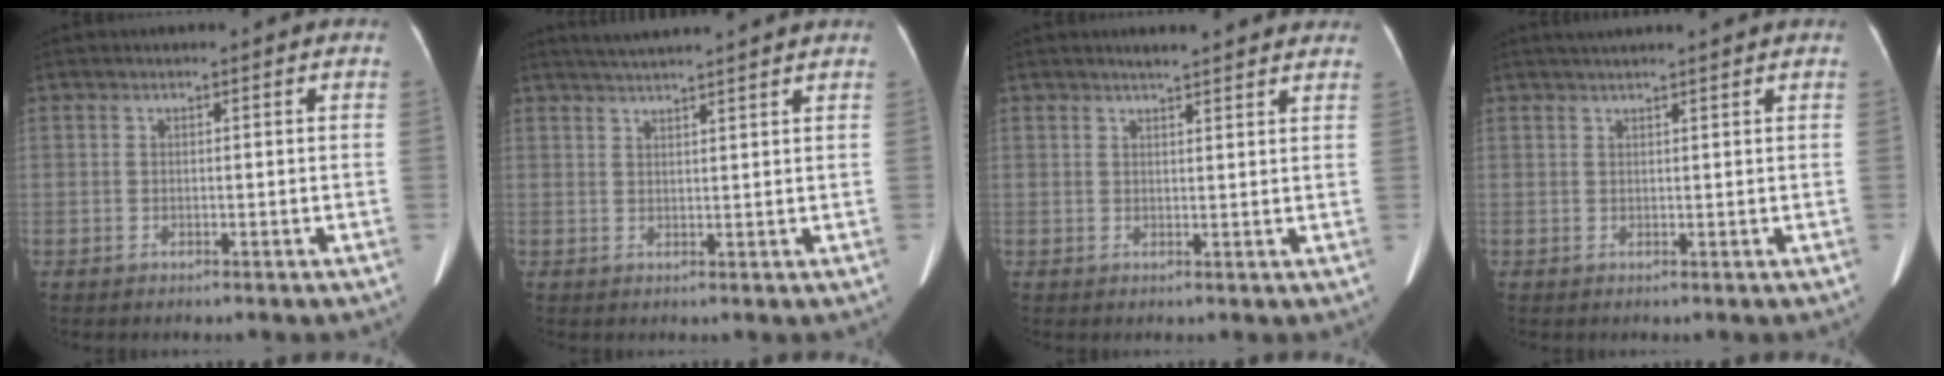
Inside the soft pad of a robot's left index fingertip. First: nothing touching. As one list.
[{"total": 7.8, "force": [7.0, -0.9, 3.3], "torque": [-0.054, 0.030, 0.096]}, {"total": 7.5, "force": [6.7, 1.0, 3.4], "torque": [-0.039, 0.015, 0.073]}, {"total": 5.4, "force": [4.8, -0.5, 2.4], "torque": [-0.031, 0.031, 0.064]}]